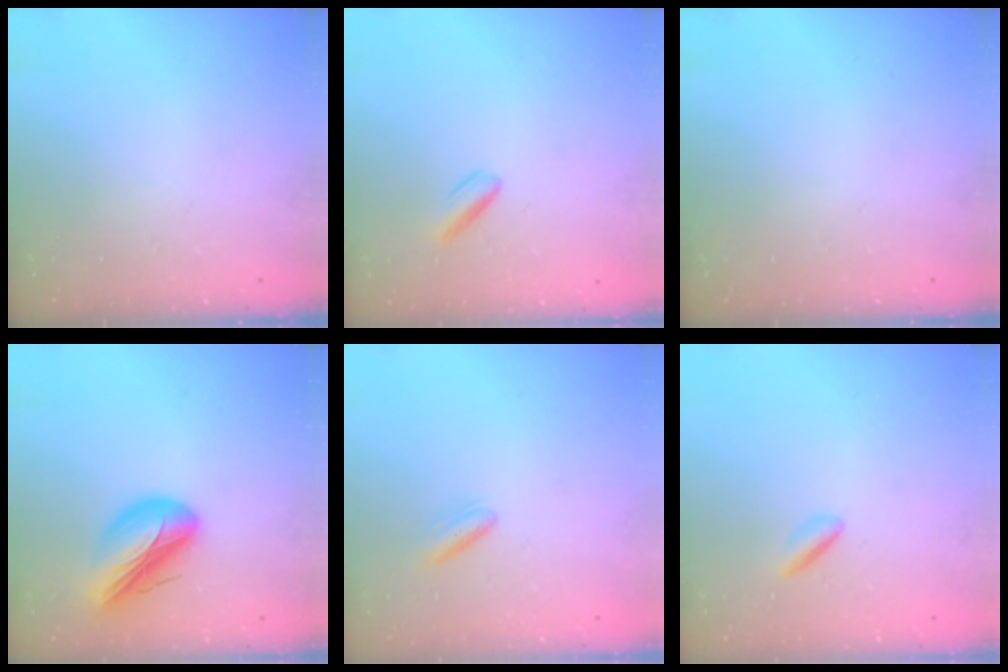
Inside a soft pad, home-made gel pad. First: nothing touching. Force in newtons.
{"total": 4.2, "press": 3.8, "slide": 1.6}
{"total": 0.0}
{"total": 15.7, "press": 15.1, "slide": 4.1}
{"total": 3.9, "press": 3.8, "slide": 0.9}
{"total": 1.6, "press": 1.3, "slide": 0.8}